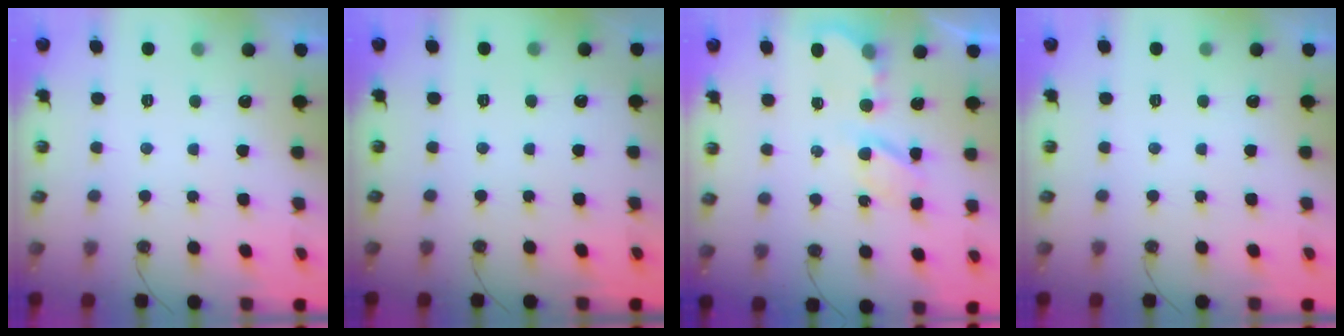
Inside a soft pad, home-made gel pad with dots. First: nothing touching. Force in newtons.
{"total": 0.0}
{"total": 5.7, "press": 5.7, "slide": 0.2}
{"total": 0.0}